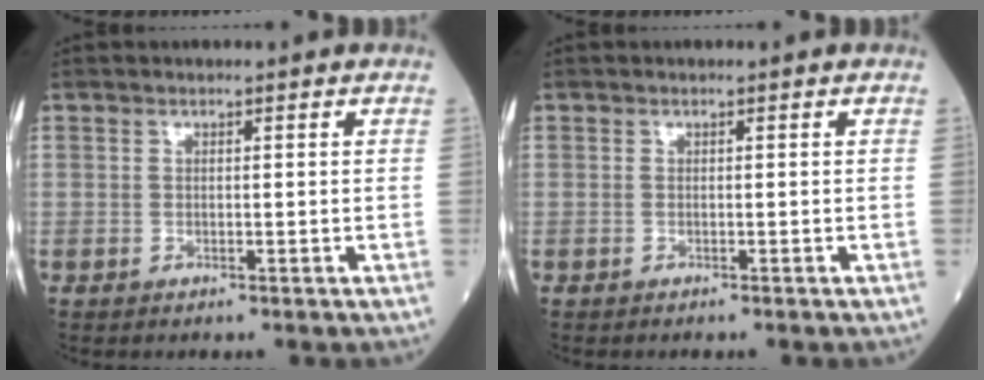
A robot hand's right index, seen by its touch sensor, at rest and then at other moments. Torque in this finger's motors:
{"motor_torque": [-0.02, -0.13, 0.05, 0.01]}